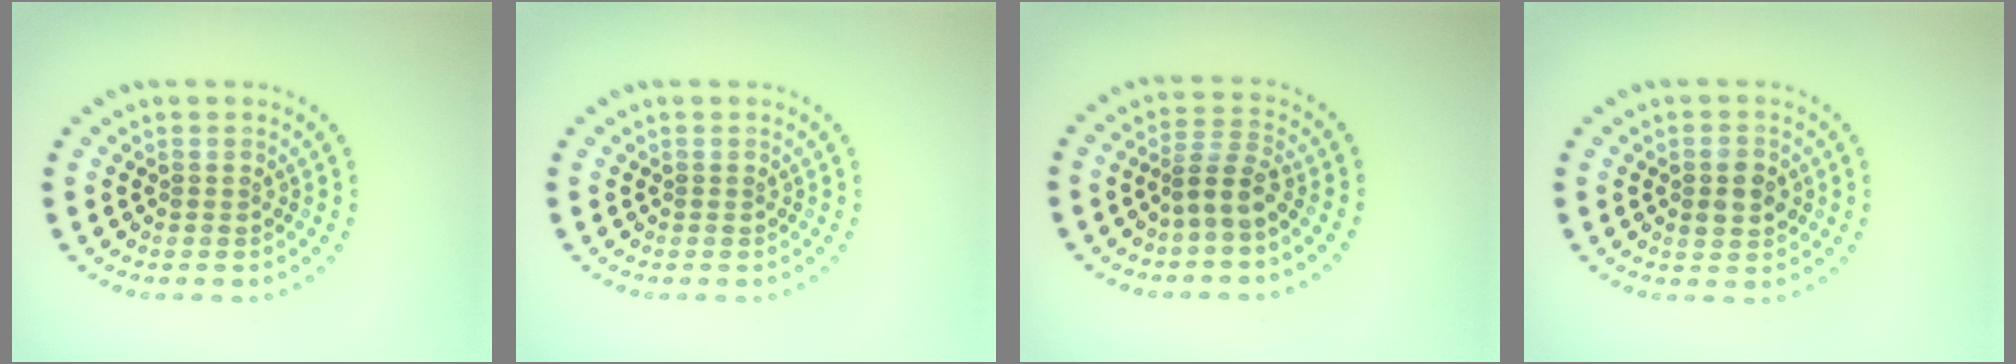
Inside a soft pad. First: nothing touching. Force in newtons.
{"total": 0.0}
{"total": 2.4, "press": 1.8, "slide": 1.6}
{"total": 2.5, "press": 2.4, "slide": 0.1}